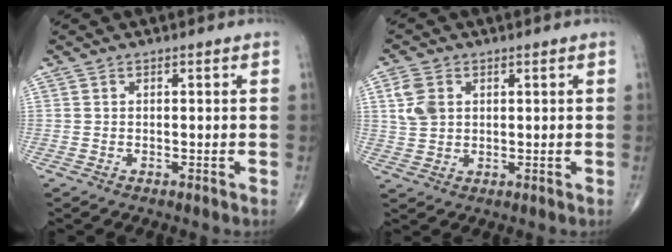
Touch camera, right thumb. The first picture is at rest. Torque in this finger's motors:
{"motor_torque": [-0.01, -0.08, 0.06, 0.45, 0.06]}